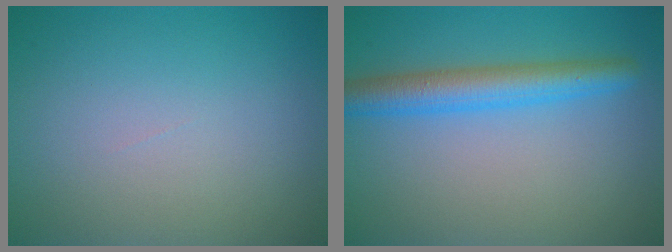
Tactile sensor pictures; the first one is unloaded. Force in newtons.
{"total": 4.4, "press": 4.4, "slide": 0.2}